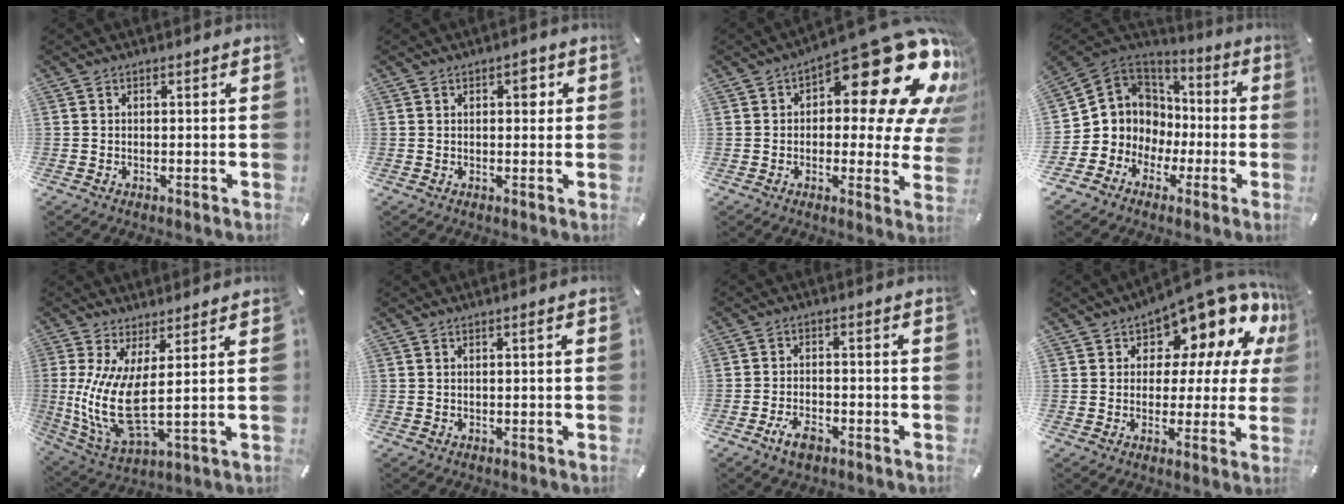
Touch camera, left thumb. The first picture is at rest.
{"total": 3.0, "force": [0.9, 1.7, 2.3], "torque": [-0.015, -0.004, 0.005]}
{"total": 23.9, "force": [11.8, 9.1, 18.7], "torque": [-0.225, -0.097, 0.192]}
{"total": 9.9, "force": [-1.2, 9.8, -0.5], "torque": [-0.022, -0.022, -0.005]}
{"total": 12.1, "force": [1.7, 3.6, 11.4], "torque": [-0.254, -0.031, 0.034]}
{"total": 0.9, "force": [0.1, 0.1, 0.9], "torque": [-0.015, 0.001, 0.001]}
{"total": 4.8, "force": [-2.8, 2.5, 3.0], "torque": [-0.065, 0.012, -0.054]}
{"total": 13.6, "force": [9.9, 6.0, 7.2], "torque": [-0.105, -0.092, 0.167]}